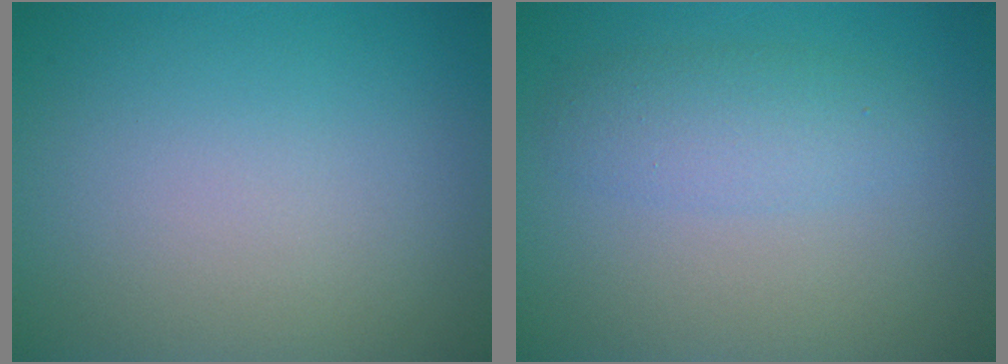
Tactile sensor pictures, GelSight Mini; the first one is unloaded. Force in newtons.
{"total": 2.7, "press": 2.7, "slide": 0.0}